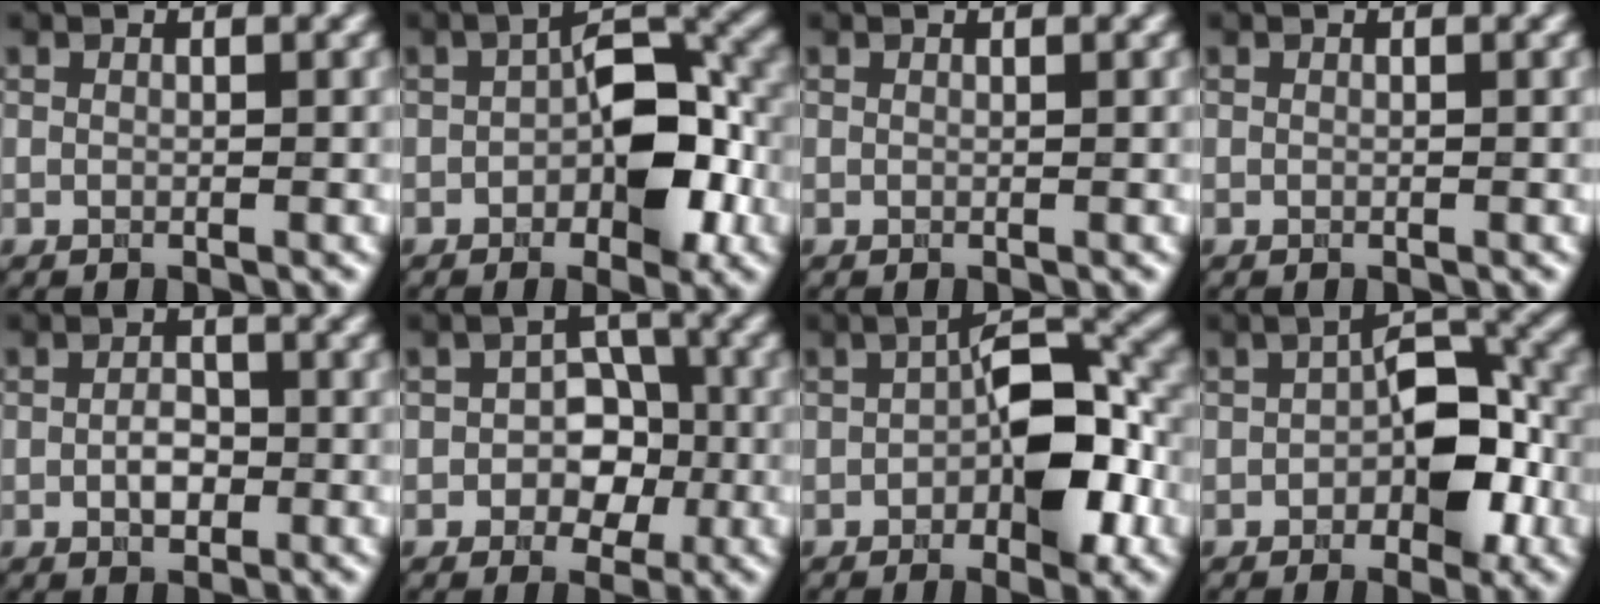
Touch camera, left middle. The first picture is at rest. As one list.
[{"total": 7.6, "force": [-1.4, 3.9, 6.4], "torque": [-0.083, 0.011, -0.030]}, {"total": 0.0}, {"total": 0.0}, {"total": 2.4, "force": [-0.5, 1.4, 1.9], "torque": [-0.035, 0.001, -0.011]}, {"total": 4.5, "force": [-1.0, 3.3, 2.9], "torque": [-0.022, 0.000, -0.023]}, {"total": 8.4, "force": [-1.5, 4.0, 7.2], "torque": [-0.098, 0.012, -0.033]}, {"total": 6.8, "force": [-1.4, 3.6, 5.6], "torque": [-0.068, 0.010, -0.028]}]